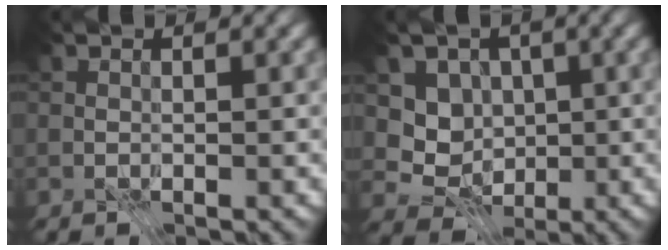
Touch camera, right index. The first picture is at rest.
{"total": 4.1, "force": [0.2, 3.7, 1.6], "torque": [-0.020, -0.006, -0.009]}